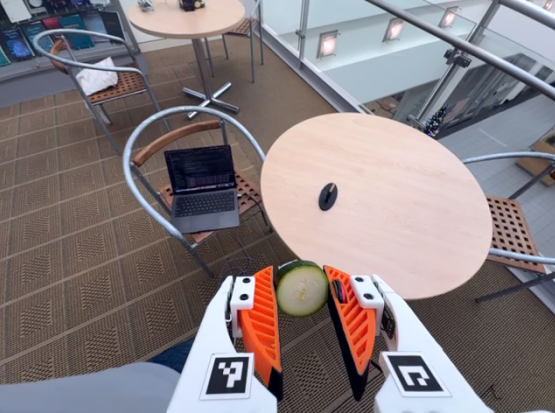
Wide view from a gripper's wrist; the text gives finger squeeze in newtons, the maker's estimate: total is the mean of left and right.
{"total": 8.4, "left": 8.0, "right": 8.8}